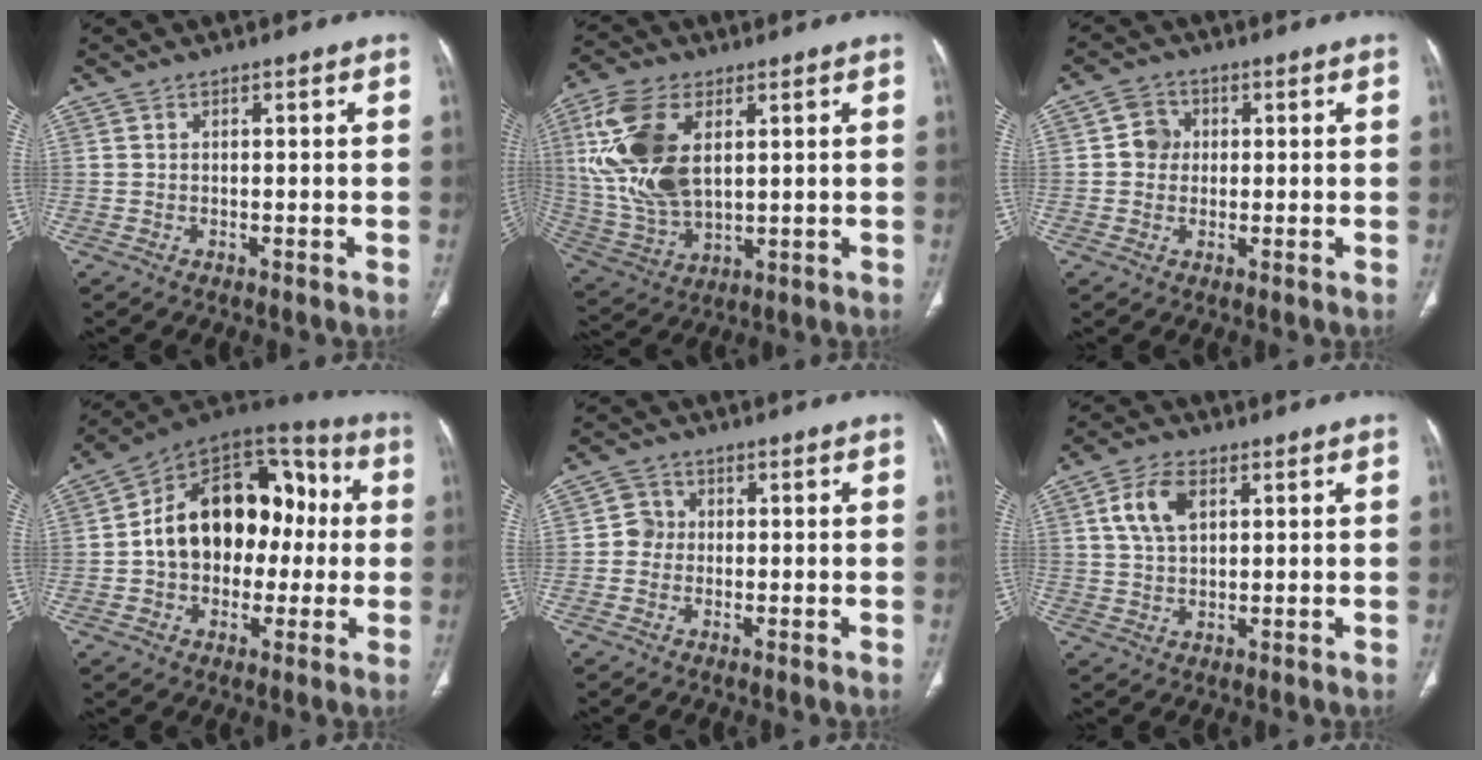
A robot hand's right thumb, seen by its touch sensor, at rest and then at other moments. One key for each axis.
{"total": 17.3, "fx": 4.4, "fy": 9.6, "fz": 13.7, "tx": -0.288, "ty": -0.010, "tz": 0.091}
{"total": 4.3, "fx": 0.5, "fy": 4.0, "fz": 1.6, "tx": -0.007, "ty": 0.006, "tz": 0.003}
{"total": 21.4, "fx": 0.3, "fy": 14.9, "fz": 15.4, "tx": -0.204, "ty": 0.049, "tz": 0.002}
{"total": 3.1, "fx": -0.2, "fy": 2.9, "fz": 0.8, "tx": 0.007, "ty": 0.010, "tz": -0.011}
{"total": 7.2, "fx": 2.5, "fy": 4.4, "fz": 5.2, "tx": -0.098, "ty": 0.001, "tz": 0.047}